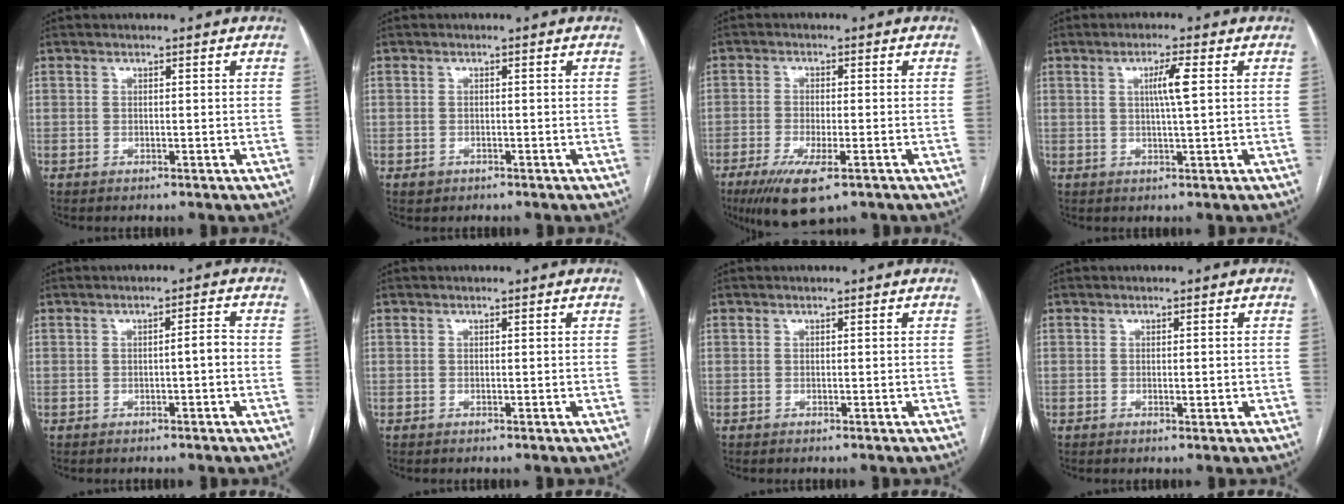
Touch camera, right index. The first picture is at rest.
{"total": 1.3, "force": [-0.7, 1.1, 0.2], "torque": [-0.004, 0.003, -0.007]}
{"total": 8.8, "force": [-5.3, 2.1, 6.7], "torque": [-0.120, -0.021, -0.086]}
{"total": 3.9, "force": [0.9, -0.3, 3.8], "torque": [-0.068, 0.001, 0.015]}
{"total": 2.0, "force": [-0.5, 0.2, 1.9], "torque": [-0.024, 0.005, -0.009]}
{"total": 0.0}
{"total": 0.0}
{"total": 1.1, "force": [-0.2, 0.3, 1.0], "torque": [-0.016, -0.003, -0.001]}